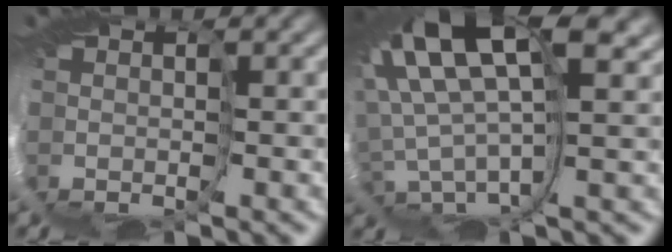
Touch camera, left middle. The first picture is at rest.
{"total": 10.2, "force": [5.3, 2.3, 8.4], "torque": [-0.225, 0.011, 0.105]}